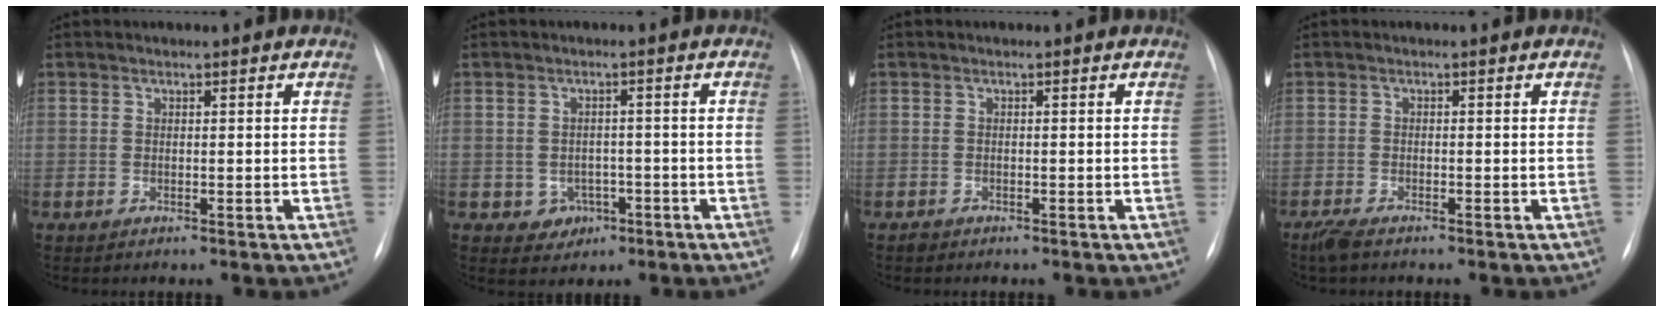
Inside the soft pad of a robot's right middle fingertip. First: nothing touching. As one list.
[{"total": 3.4, "force": [-1.2, 3.0, 1.0], "torque": [-0.005, 0.011, -0.007]}, {"total": 0.7, "force": [-0.6, 0.4, 0.0], "torque": [-0.003, 0.000, -0.011]}, {"total": 2.2, "force": [-1.8, 0.5, 1.3], "torque": [-0.036, -0.007, -0.034]}]